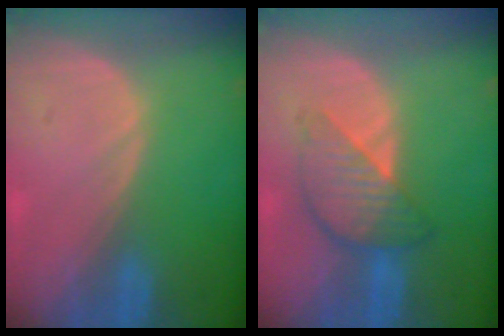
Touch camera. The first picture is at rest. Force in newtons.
{"total": 5.9, "press": 5.9, "slide": 0.3}